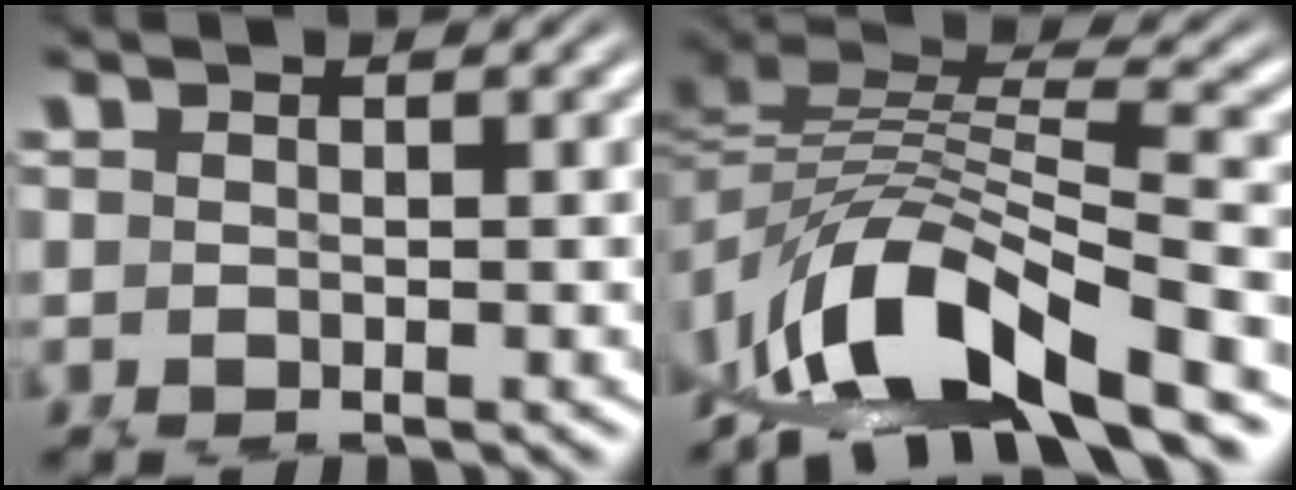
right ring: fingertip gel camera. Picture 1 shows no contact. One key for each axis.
{"total": 9.5, "fx": -0.6, "fy": 6.0, "fz": 7.4, "tx": -0.138, "ty": -0.020, "tz": 0.000}